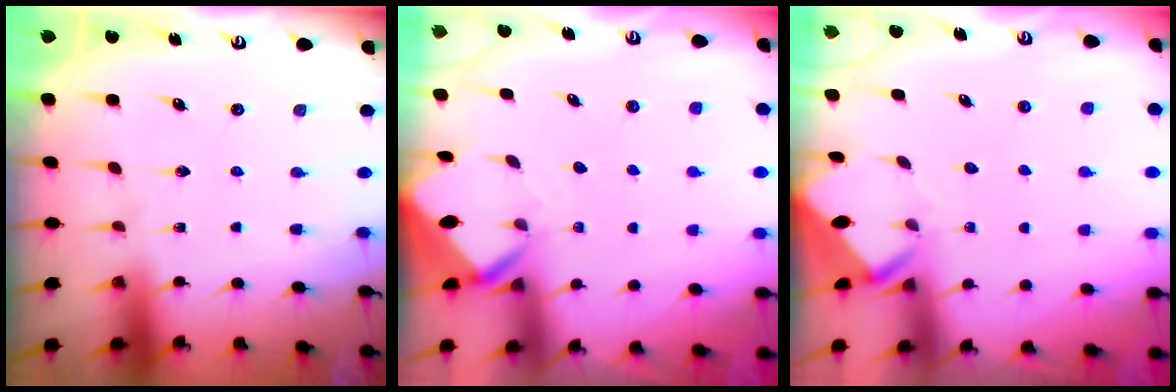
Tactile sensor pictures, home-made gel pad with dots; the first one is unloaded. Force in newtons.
{"total": 2.8, "press": 2.8, "slide": 0.1}
{"total": 3.4, "press": 3.4, "slide": 0.2}